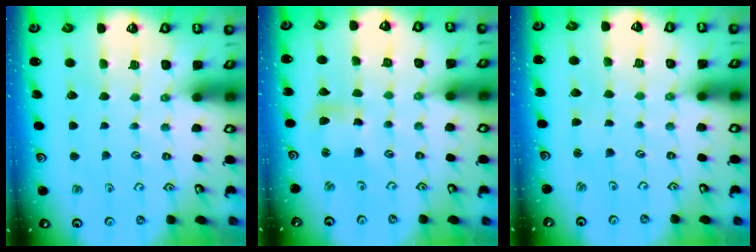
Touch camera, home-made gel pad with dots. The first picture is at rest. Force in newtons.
{"total": 4.8, "press": 4.7, "slide": 0.6}
{"total": 1.1, "press": 1.1, "slide": 0.1}